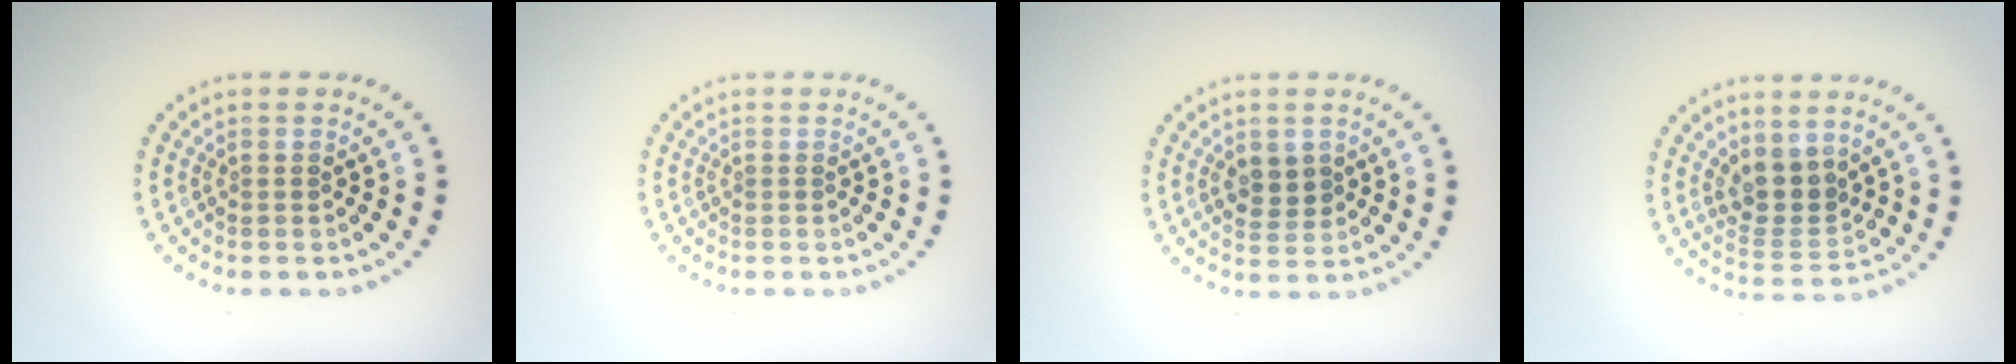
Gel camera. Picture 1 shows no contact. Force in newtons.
{"total": 0.0}
{"total": 2.4, "press": 2.4, "slide": 0.6}
{"total": 3.4, "press": 2.8, "slide": 1.9}